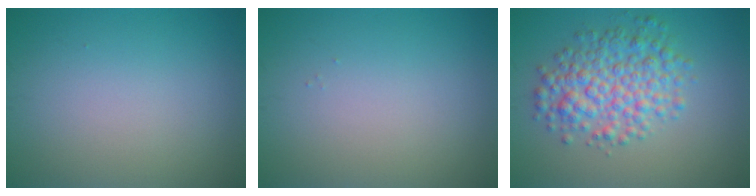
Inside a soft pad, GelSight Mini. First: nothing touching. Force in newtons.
{"total": 0.0}
{"total": 5.7, "press": 5.7, "slide": 0.1}